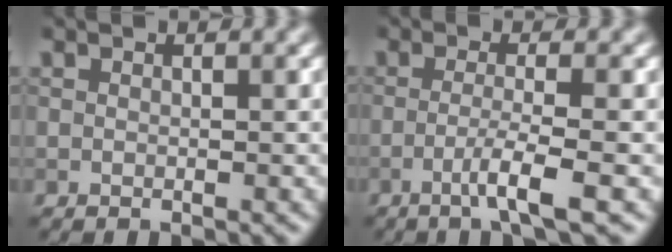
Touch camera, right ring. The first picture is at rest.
{"total": 3.4, "force": [-1.5, 0.2, 3.0], "torque": [-0.052, 0.001, -0.040]}